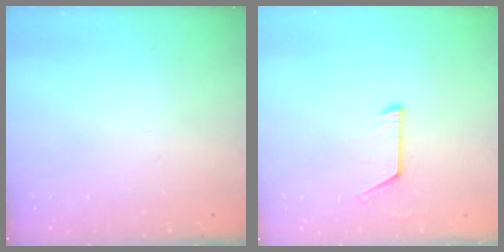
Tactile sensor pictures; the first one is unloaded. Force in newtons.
{"total": 6.9, "press": 6.9, "slide": 0.7}